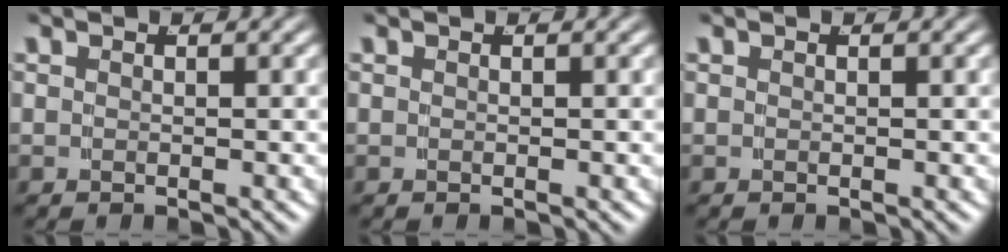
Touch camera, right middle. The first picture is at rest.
{"total": 0.0}
{"total": 0.0}